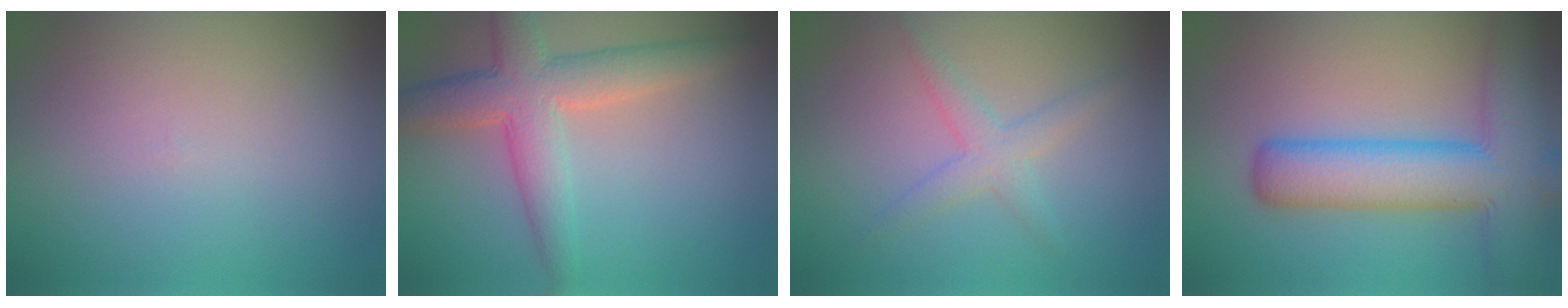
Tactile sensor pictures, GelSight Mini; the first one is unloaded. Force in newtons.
{"total": 4.6, "press": 4.6, "slide": 0.3}
{"total": 2.4, "press": 2.4, "slide": 0.1}
{"total": 9.3, "press": 9.3, "slide": 0.5}